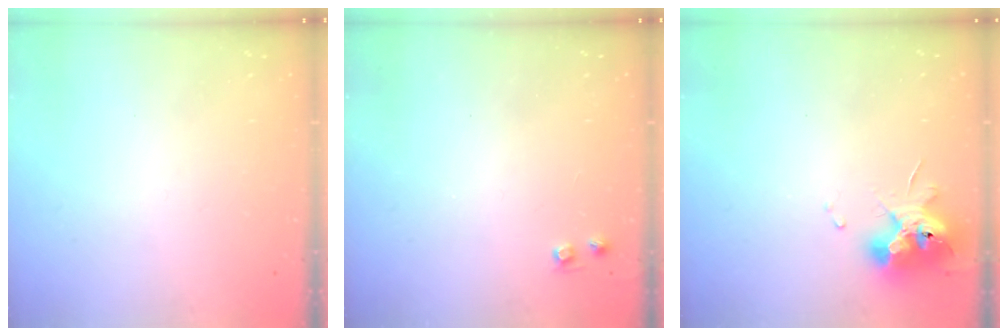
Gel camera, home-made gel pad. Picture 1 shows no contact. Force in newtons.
{"total": 3.7, "press": 3.7, "slide": 0.6}
{"total": 11.7, "press": 11.7, "slide": 0.9}